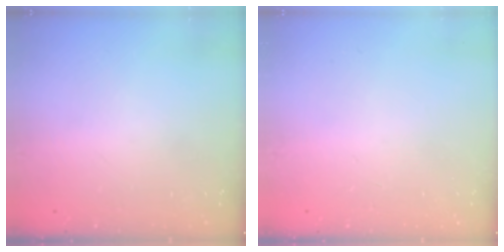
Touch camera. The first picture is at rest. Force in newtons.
{"total": 0.0}